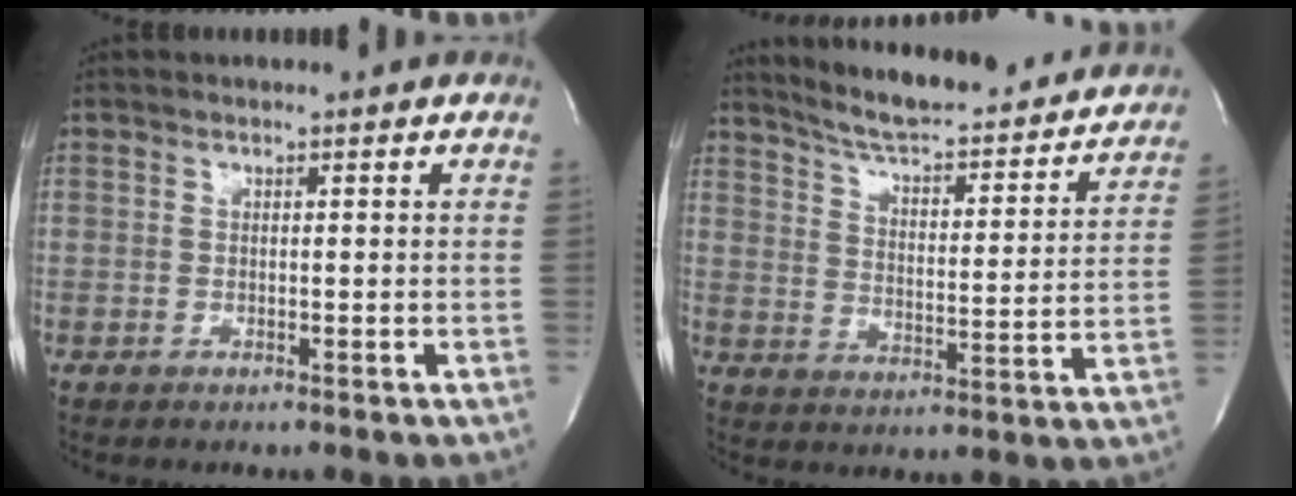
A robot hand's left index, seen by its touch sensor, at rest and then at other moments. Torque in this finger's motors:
{"motor_torque": [0.05, -0.38, 0.25, 0.08]}